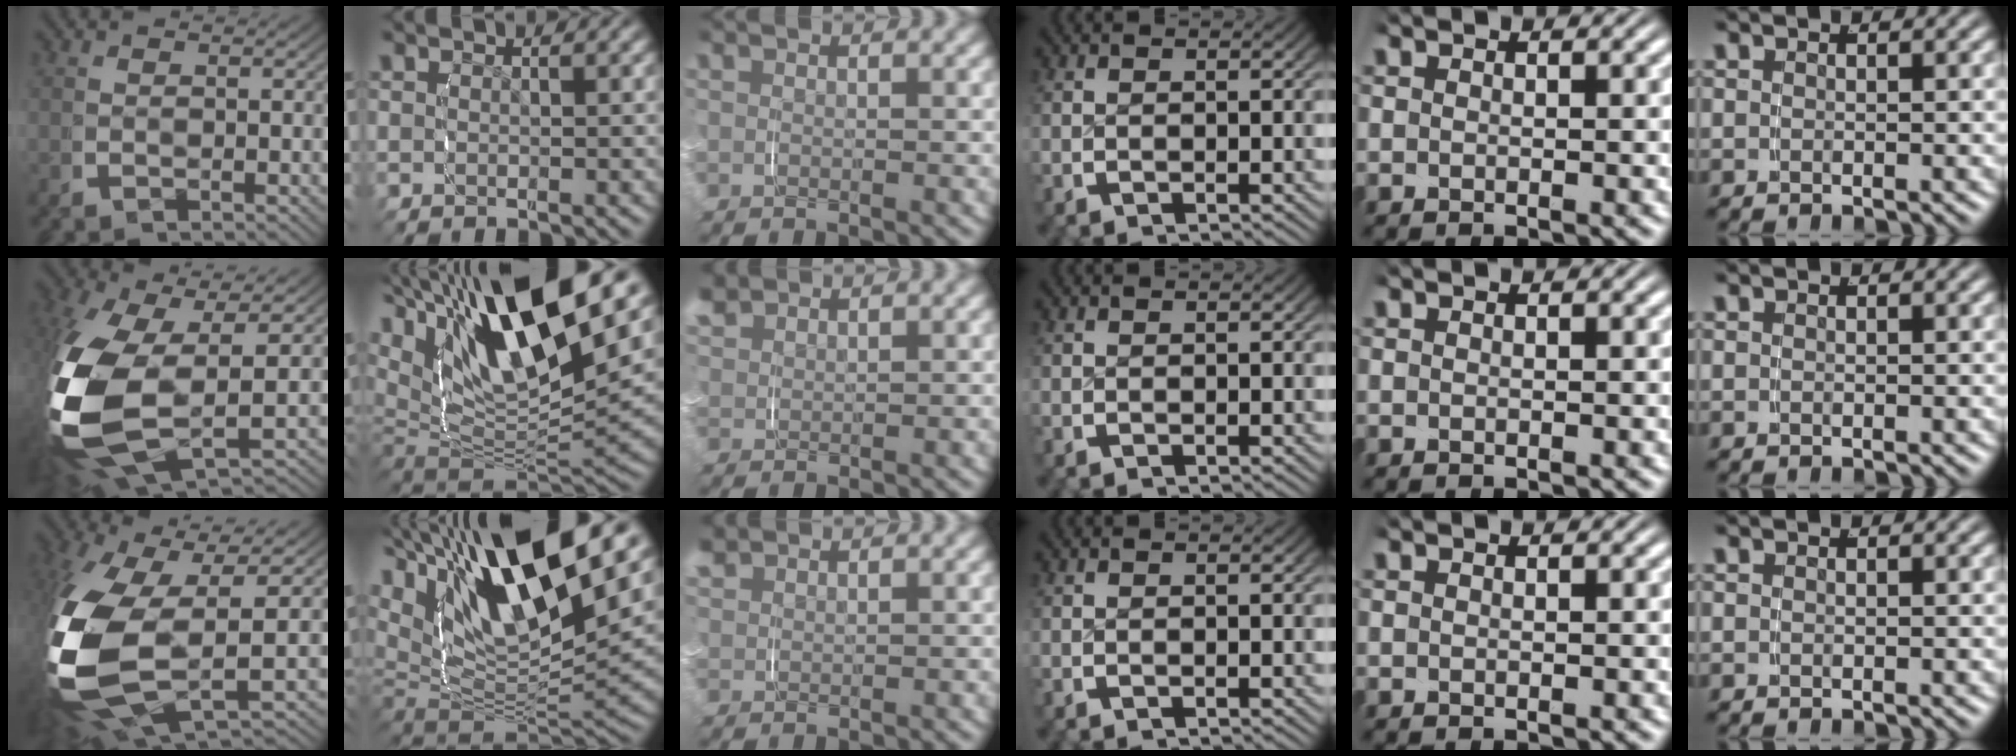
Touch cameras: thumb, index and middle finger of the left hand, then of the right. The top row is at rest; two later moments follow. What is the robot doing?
{"motion": "grasp_and_lifting", "object": "knife"}